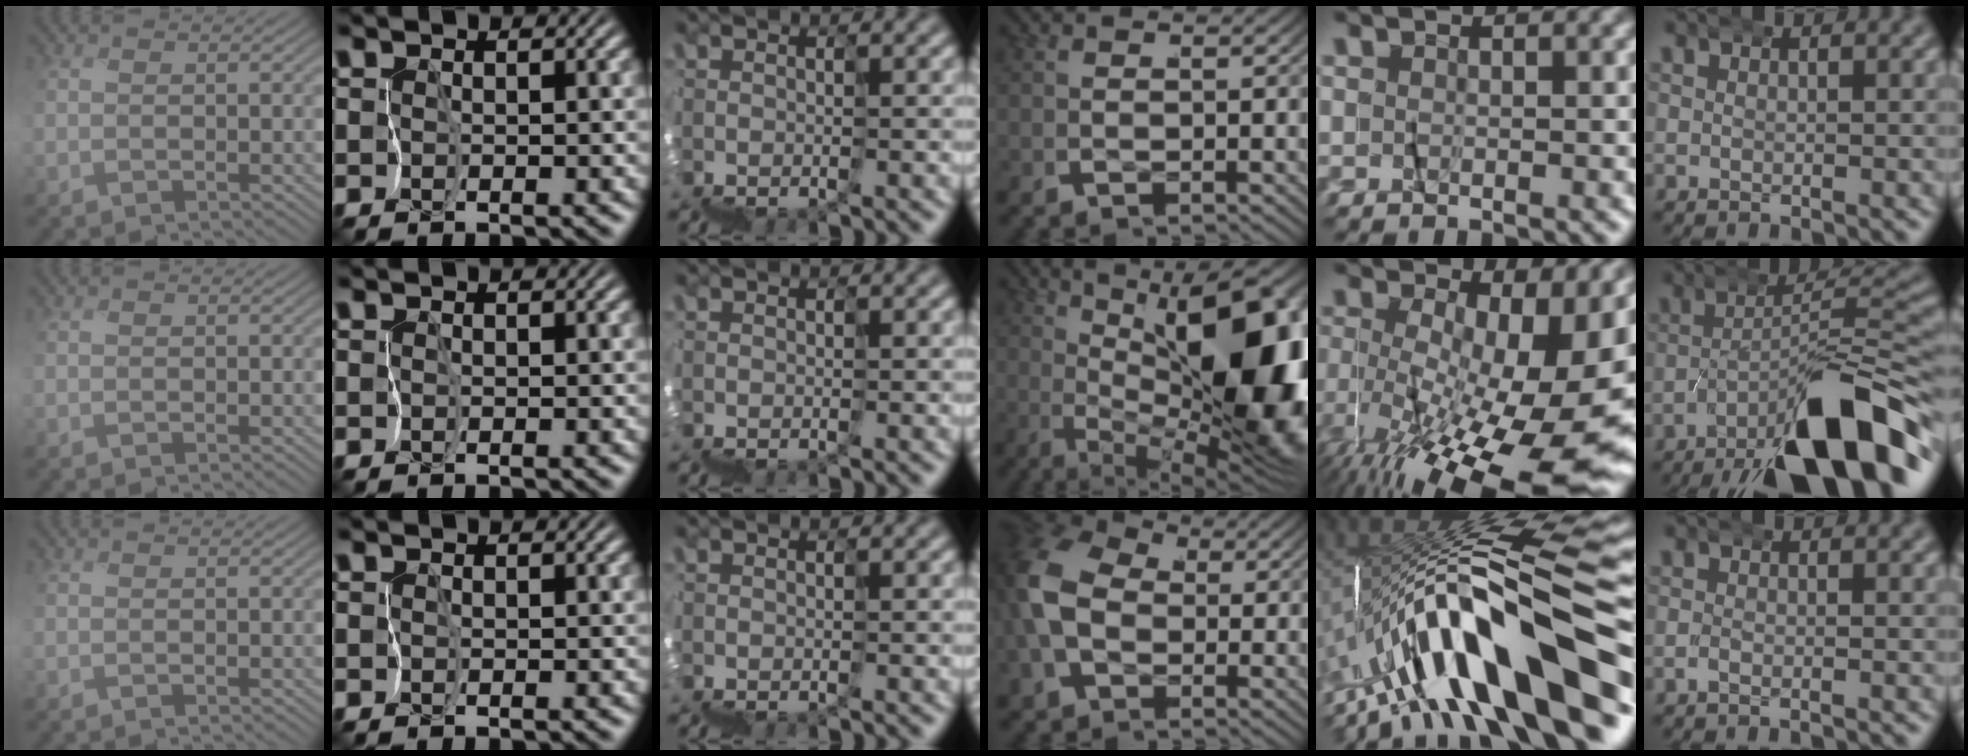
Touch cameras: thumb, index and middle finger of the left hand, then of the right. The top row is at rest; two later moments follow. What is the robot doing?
{"motion": "wrap", "object": "felt sheet"}